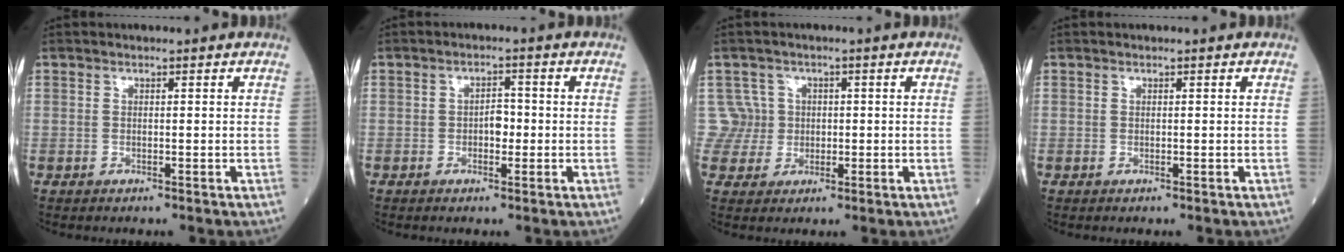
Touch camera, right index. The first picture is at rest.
{"total": 3.2, "force": [-0.6, 1.8, 2.6], "torque": [-0.052, 0.011, -0.010]}
{"total": 5.1, "force": [0.5, 5.0, -0.4], "torque": [0.016, 0.021, 0.015]}
{"total": 0.0}